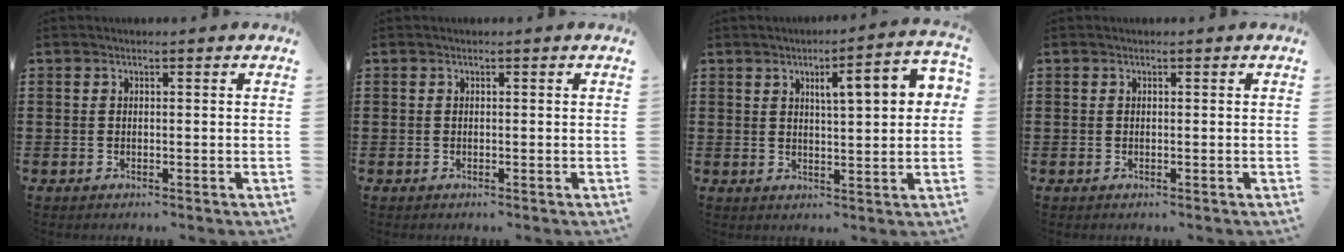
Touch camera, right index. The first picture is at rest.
{"total": 0.0}
{"total": 7.0, "force": [2.3, 1.4, 6.5], "torque": [-0.103, -0.003, 0.030]}
{"total": 0.0}